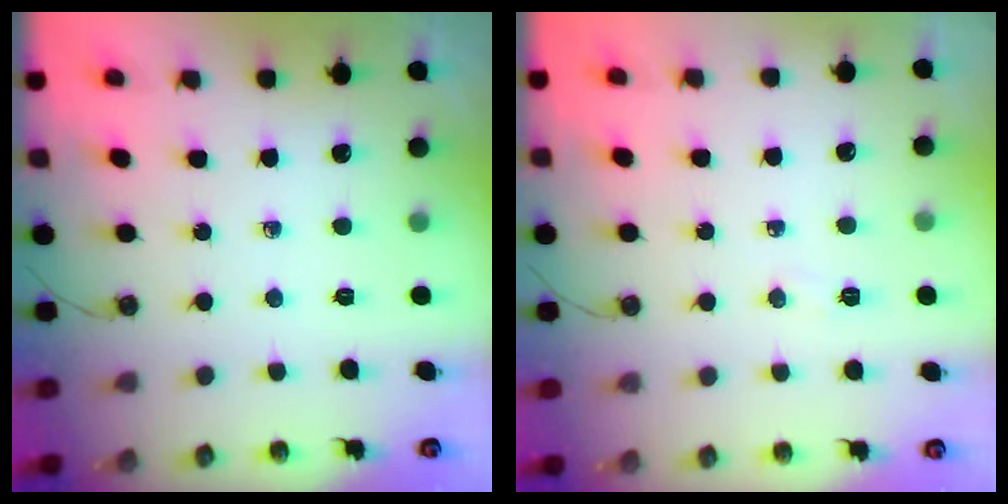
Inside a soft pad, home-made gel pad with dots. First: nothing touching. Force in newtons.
{"total": 3.4, "press": 3.3, "slide": 0.9}